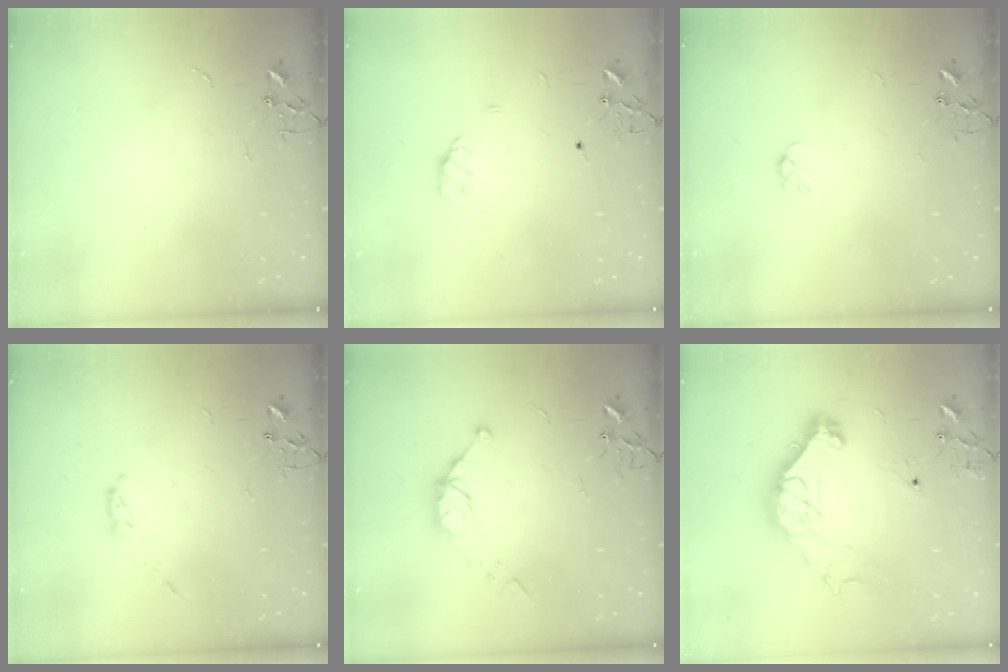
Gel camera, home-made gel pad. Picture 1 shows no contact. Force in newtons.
{"total": 6.9, "press": 6.9, "slide": 0.7}
{"total": 3.7, "press": 3.7, "slide": 0.6}
{"total": 3.1, "press": 3.1, "slide": 0.5}
{"total": 9.8, "press": 9.8, "slide": 0.9}
{"total": 17.8, "press": 17.7, "slide": 1.8}